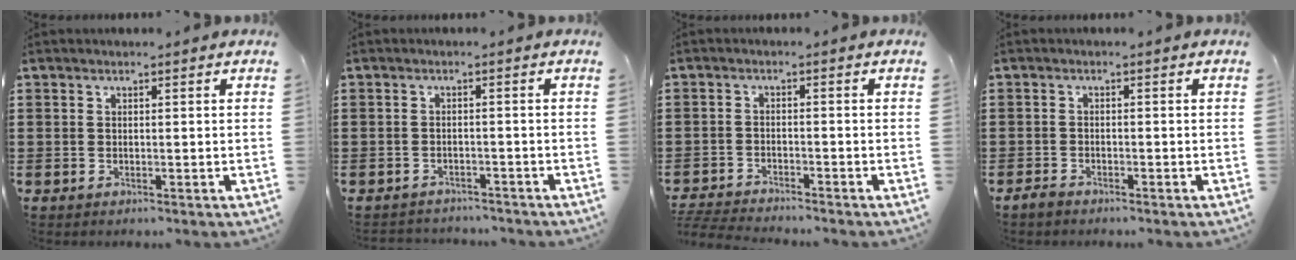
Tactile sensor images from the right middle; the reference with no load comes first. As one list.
[{"total": 1.9, "force": [-1.9, 0.3, -0.1], "torque": [-0.007, -0.001, -0.041]}, {"total": 3.3, "force": [-3.3, 0.0, 0.4], "torque": [-0.023, -0.008, -0.074]}, {"total": 1.3, "force": [-1.2, 0.5, 0.5], "torque": [-0.021, -0.003, -0.026]}]